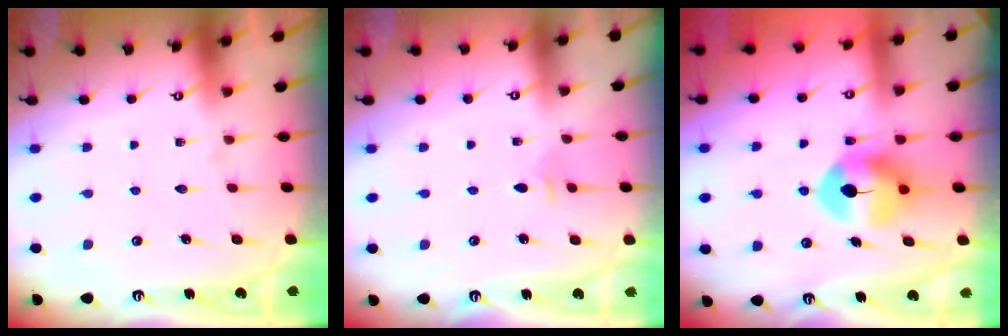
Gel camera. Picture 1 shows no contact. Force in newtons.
{"total": 2.8, "press": 2.7, "slide": 0.6}
{"total": 9.1, "press": 8.9, "slide": 1.7}